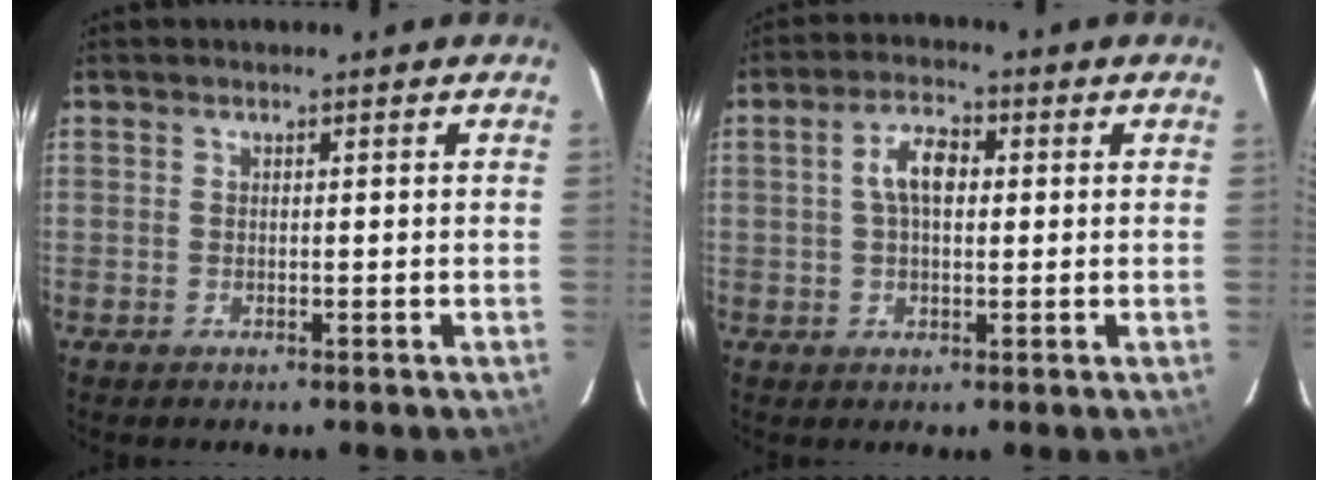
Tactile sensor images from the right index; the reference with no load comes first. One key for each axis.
{"total": 5.8, "fx": 0.9, "fy": 2.9, "fz": 4.9, "tx": -0.089, "ty": 0.015, "tz": 0.017}